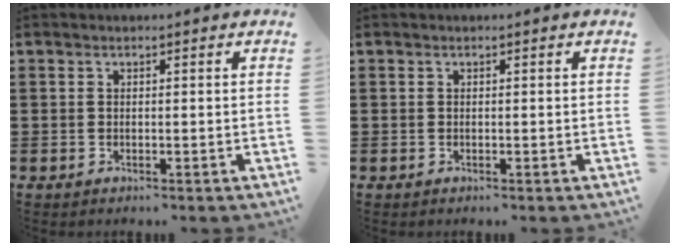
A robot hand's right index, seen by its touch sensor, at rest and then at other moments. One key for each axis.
{"total": 0.0}